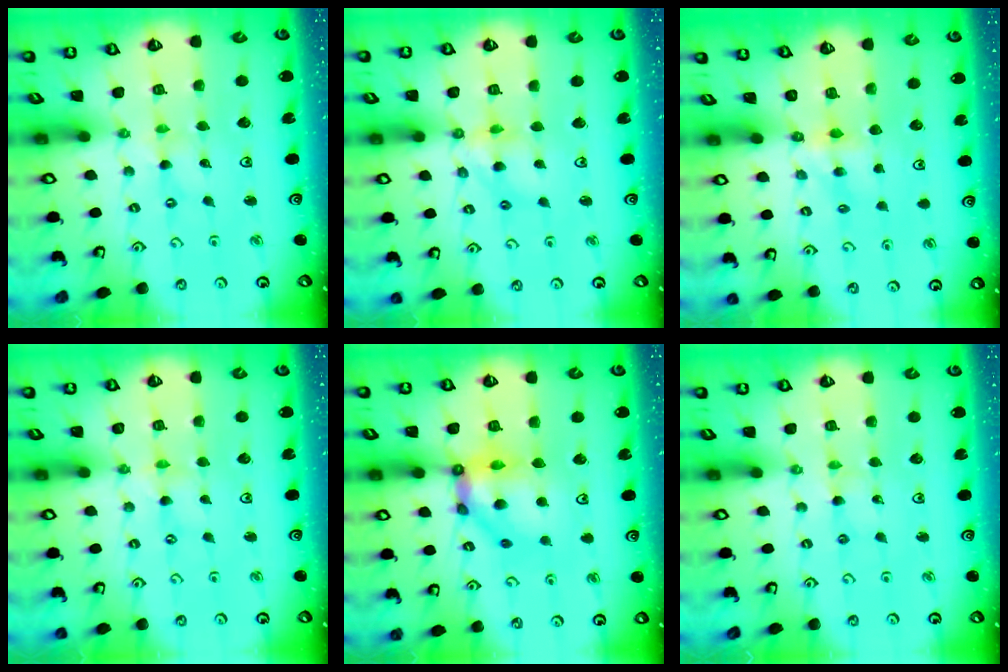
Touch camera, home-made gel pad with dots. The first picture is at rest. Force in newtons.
{"total": 9.2, "press": 9.2, "slide": 0.9}
{"total": 4.3, "press": 4.3, "slide": 0.4}
{"total": 0.6, "press": 0.6, "slide": 0.2}
{"total": 12.4, "press": 12.4, "slide": 1.1}
{"total": 1.2, "press": 1.2, "slide": 0.2}